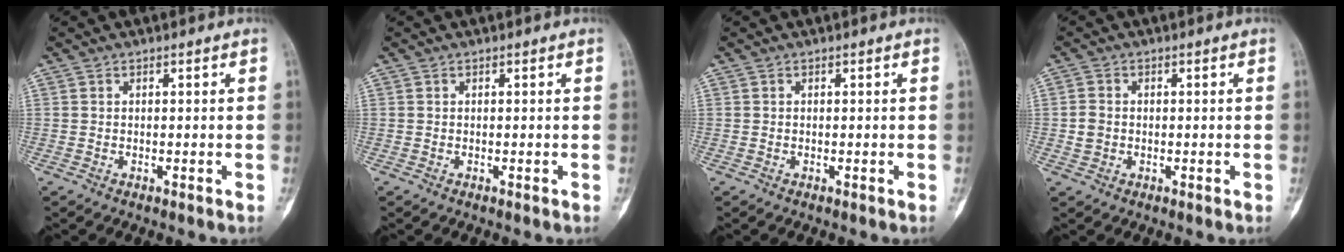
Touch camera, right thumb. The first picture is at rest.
{"total": 0.0}
{"total": 0.0}
{"total": 2.7, "force": [-0.2, 2.4, 1.4], "torque": [-0.023, 0.006, -0.004]}